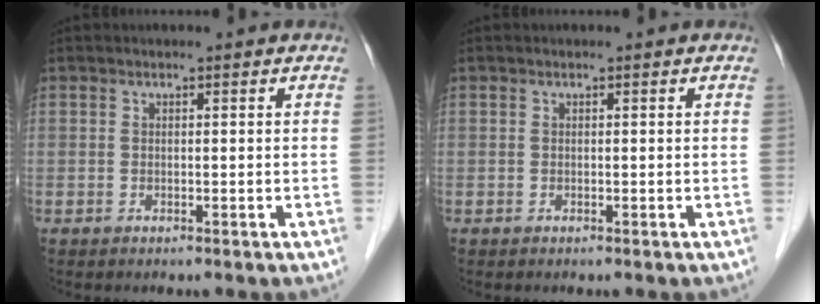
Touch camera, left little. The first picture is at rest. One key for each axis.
{"total": 0.0}